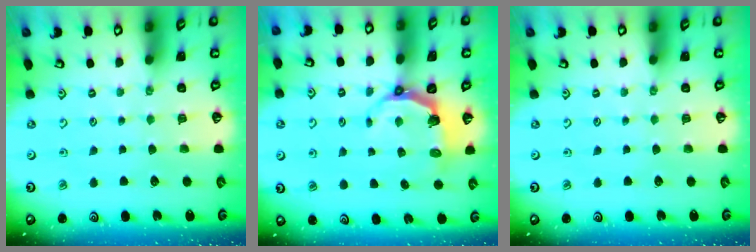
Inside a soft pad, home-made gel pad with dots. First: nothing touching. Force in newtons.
{"total": 5.6, "press": 4.0, "slide": 4.0}
{"total": 0.0}